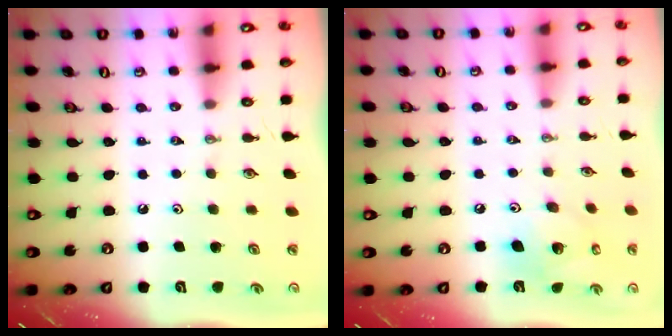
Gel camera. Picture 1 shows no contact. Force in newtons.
{"total": 12.0, "press": 11.8, "slide": 2.3}